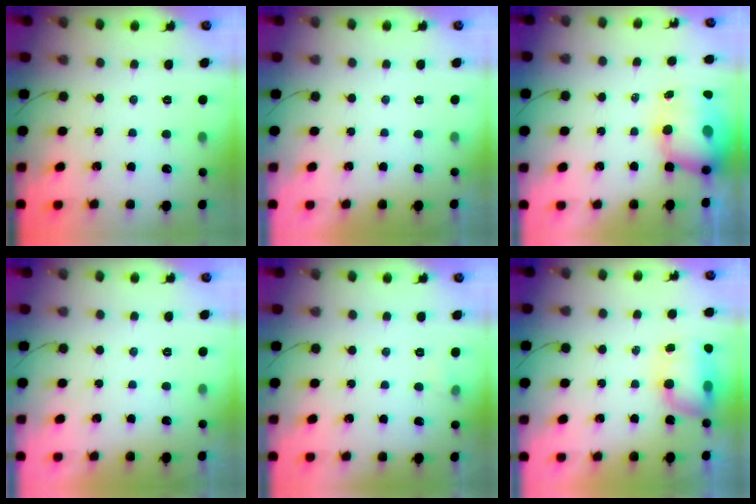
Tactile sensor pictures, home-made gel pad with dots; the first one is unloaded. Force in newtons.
{"total": 0.0}
{"total": 13.0, "press": 12.4, "slide": 3.8}
{"total": 0.0}
{"total": 2.9, "press": 2.8, "slide": 0.9}
{"total": 11.8, "press": 9.4, "slide": 7.2}